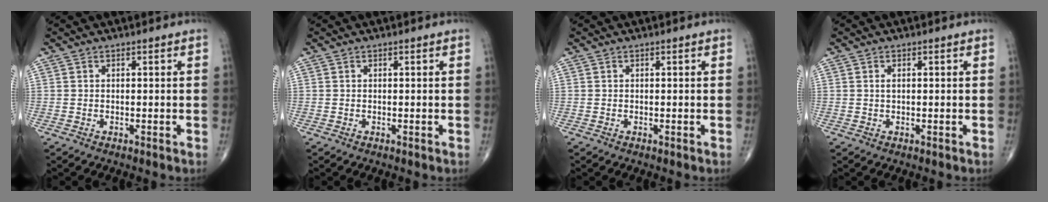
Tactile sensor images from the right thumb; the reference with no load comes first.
{"total": 0.0}
{"total": 0.0}
{"total": 0.8, "force": [0.1, 0.3, 0.7], "torque": [-0.010, 0.004, 0.002]}